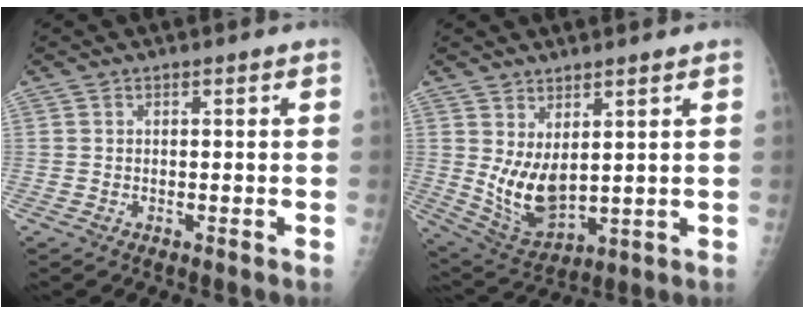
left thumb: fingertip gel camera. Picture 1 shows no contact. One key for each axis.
{"total": 9.8, "fx": 2.6, "fy": 4.9, "fz": 8.1, "tx": -0.136, "ty": -0.033, "tz": 0.067}